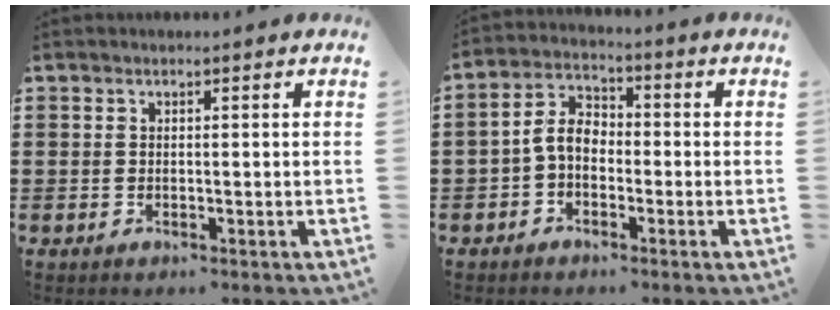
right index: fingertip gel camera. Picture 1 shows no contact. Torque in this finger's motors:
{"motor_torque": [1.43, -0.56, 0.64, 0.14]}